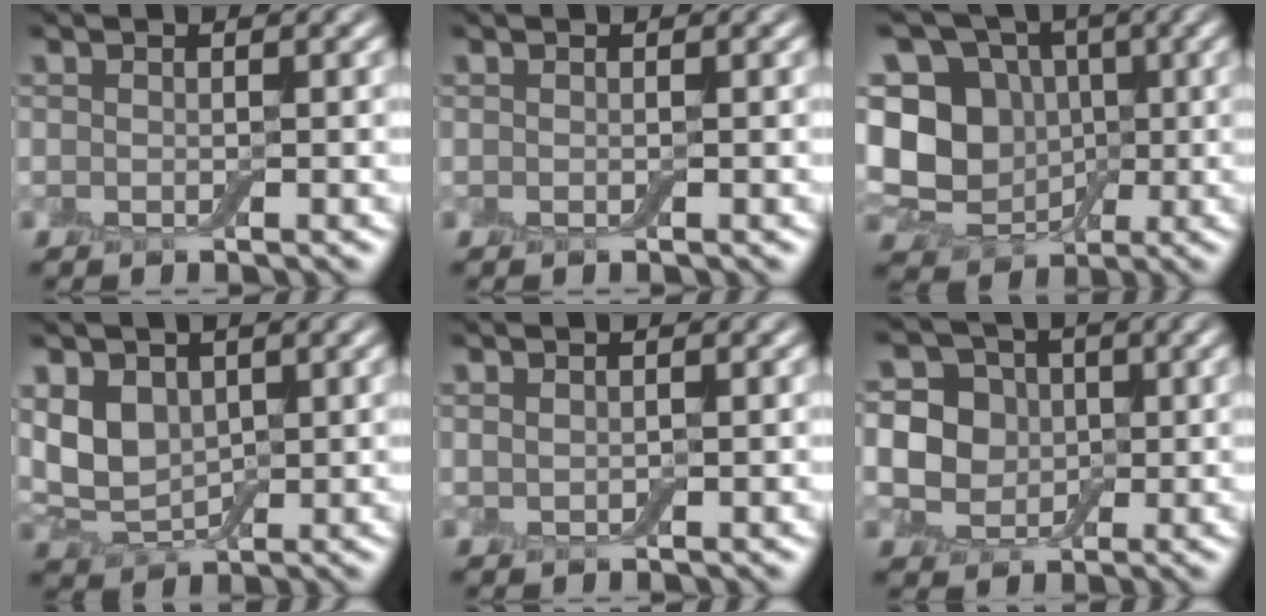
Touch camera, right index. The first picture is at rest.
{"total": 0.0}
{"total": 9.6, "force": [0.3, 8.2, 5.0], "torque": [-0.104, 0.001, -0.013]}
{"total": 4.3, "force": [1.3, 3.1, 2.7], "torque": [-0.058, -0.005, 0.027]}
{"total": 0.8, "force": [0.5, 0.3, 0.5], "torque": [-0.012, 0.002, 0.012]}
{"total": 8.0, "force": [1.1, 7.0, 3.6], "torque": [-0.057, 0.032, -0.002]}